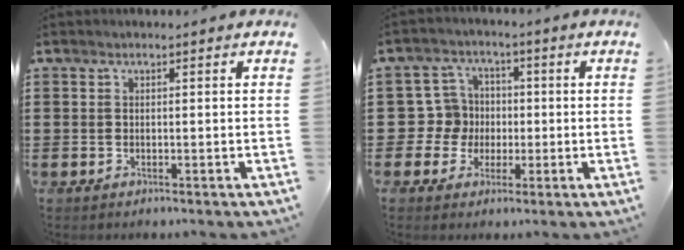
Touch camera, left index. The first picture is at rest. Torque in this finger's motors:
{"motor_torque": [-0.43, 0.57, -0.08, 0.00]}